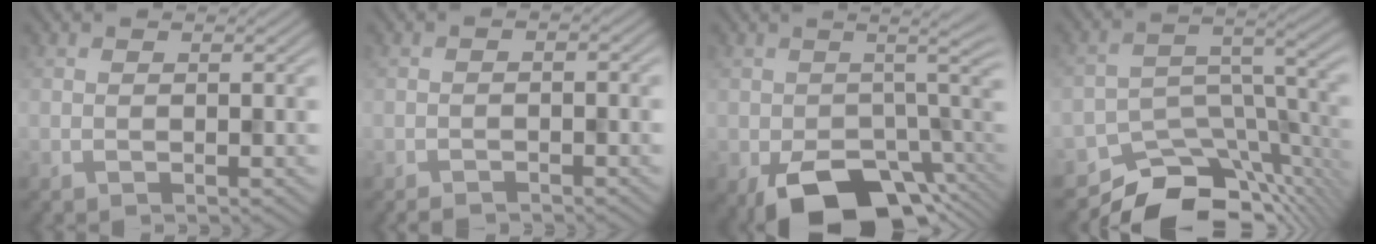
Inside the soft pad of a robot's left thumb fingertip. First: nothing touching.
{"total": 1.9, "force": [-1.6, 0.8, 0.7], "torque": [-0.013, 0.001, -0.034]}
{"total": 13.4, "force": [-5.1, 6.7, 10.4], "torque": [-0.150, -0.048, -0.061]}
{"total": 11.2, "force": [-8.9, 4.6, 5.0], "torque": [-0.074, -0.020, -0.144]}